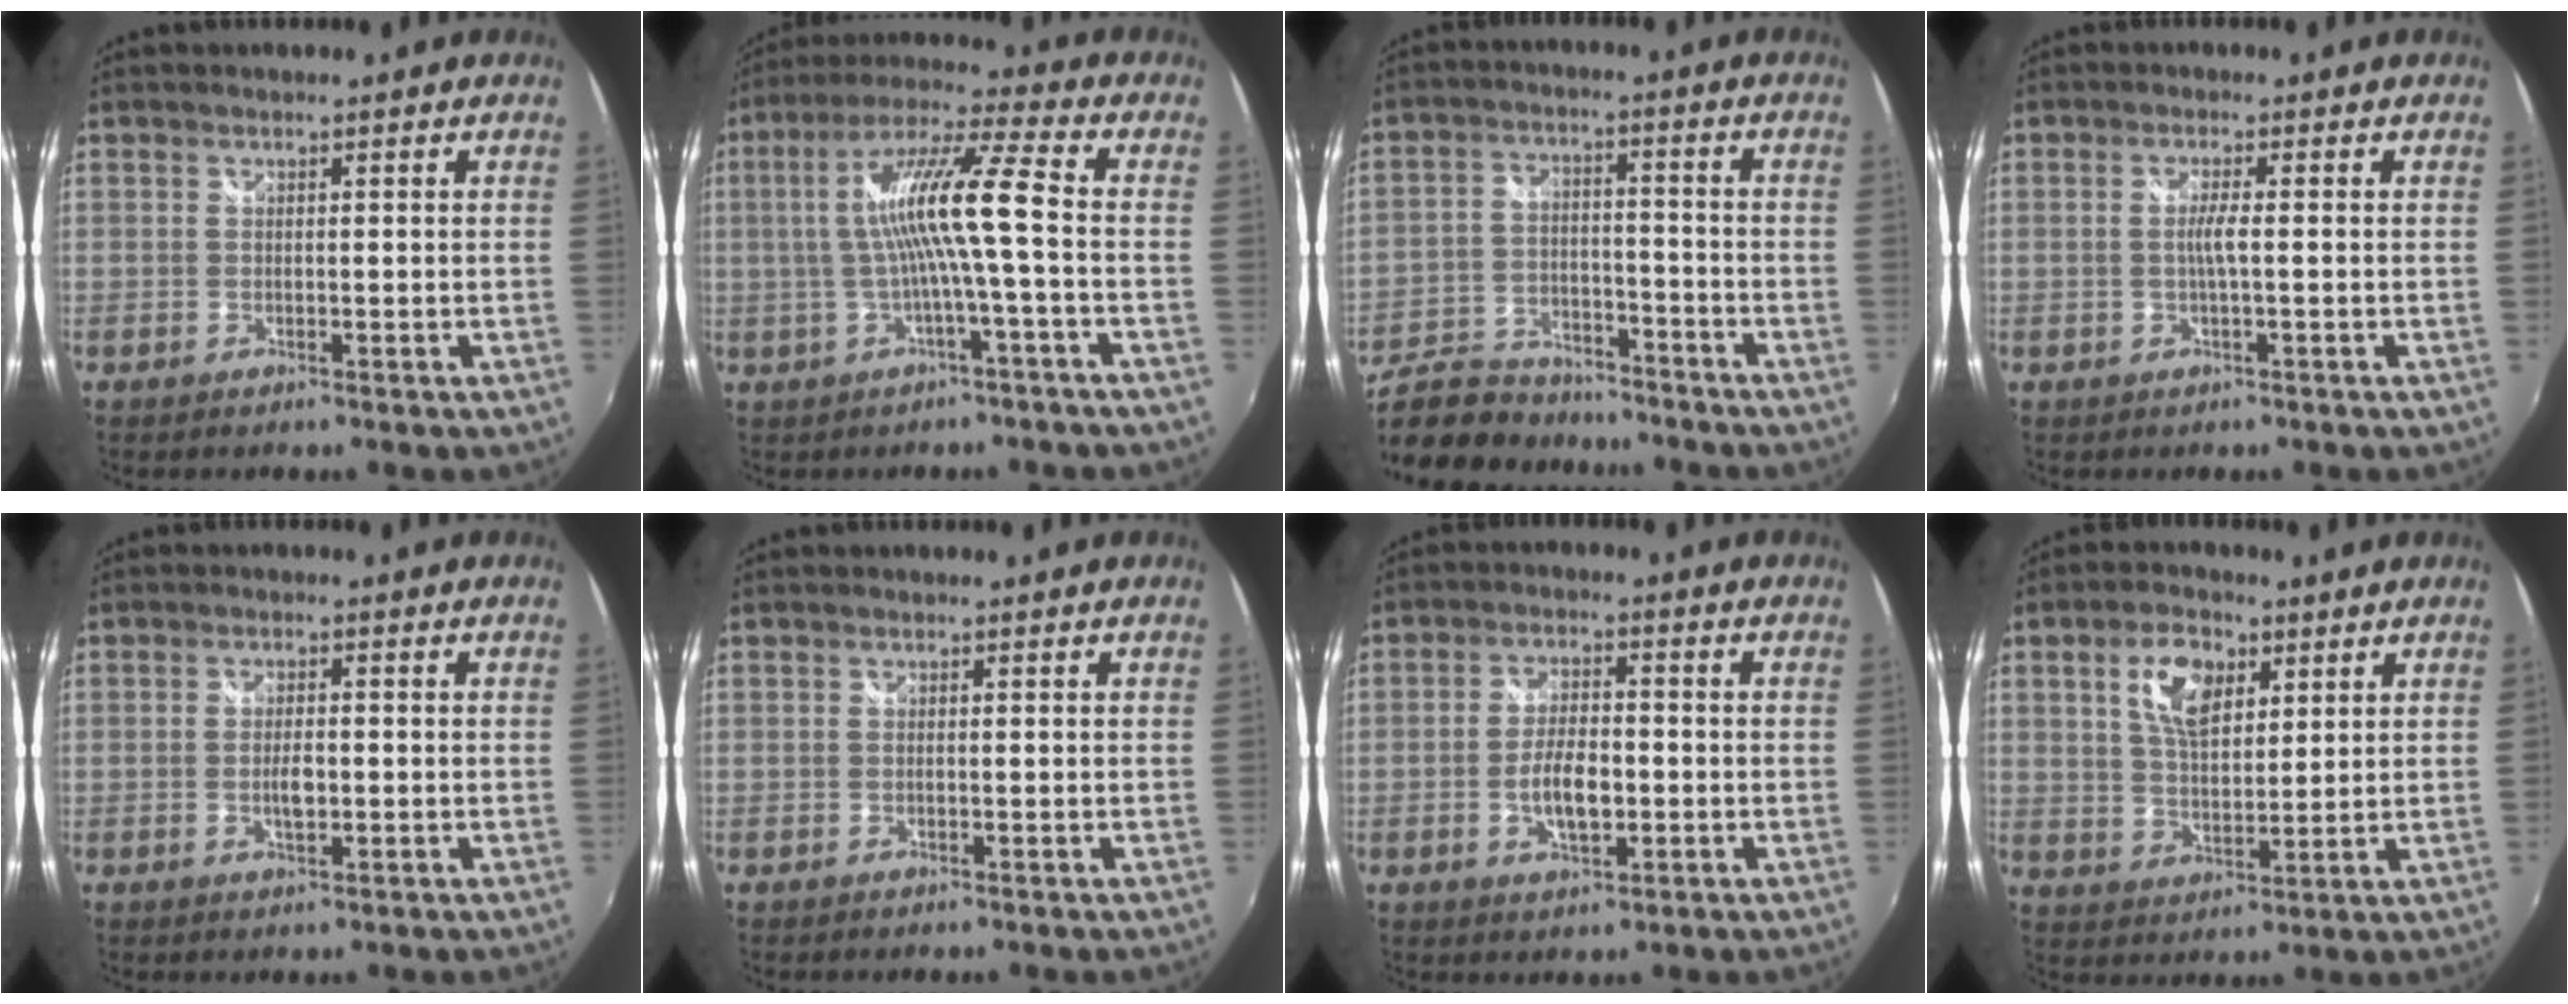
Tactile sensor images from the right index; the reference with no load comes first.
{"total": 11.4, "force": [-1.3, -0.5, 11.4], "torque": [-0.213, 0.012, -0.017]}
{"total": 19.1, "force": [-15.5, 7.8, 7.9], "torque": [-0.184, -0.010, -0.246]}
{"total": 3.8, "force": [-0.7, 0.4, 3.7], "torque": [-0.070, 0.002, -0.011]}
{"total": 3.1, "force": [-0.7, 1.3, 2.7], "torque": [-0.050, -0.003, -0.011]}
{"total": 0.0}
{"total": 6.8, "force": [-1.8, 3.1, 5.8], "torque": [-0.116, 0.001, -0.028]}
{"total": 9.0, "force": [3.7, 4.8, 6.6], "torque": [-0.121, 0.015, 0.068]}